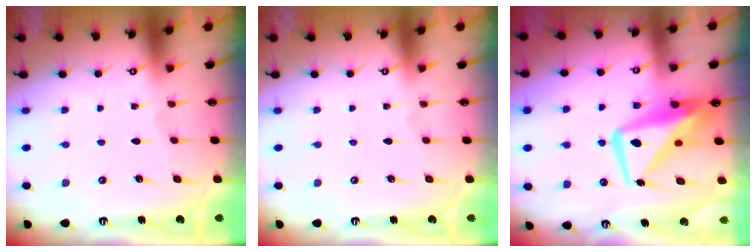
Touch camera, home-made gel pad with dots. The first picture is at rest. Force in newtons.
{"total": 0.0}
{"total": 12.5, "press": 12.4, "slide": 1.4}